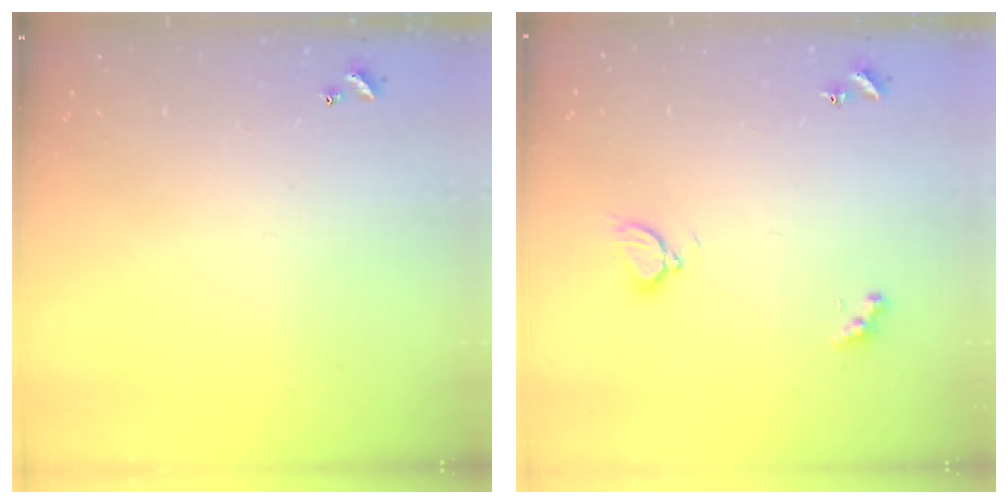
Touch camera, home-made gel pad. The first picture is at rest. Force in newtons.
{"total": 2.8, "press": 2.7, "slide": 0.6}